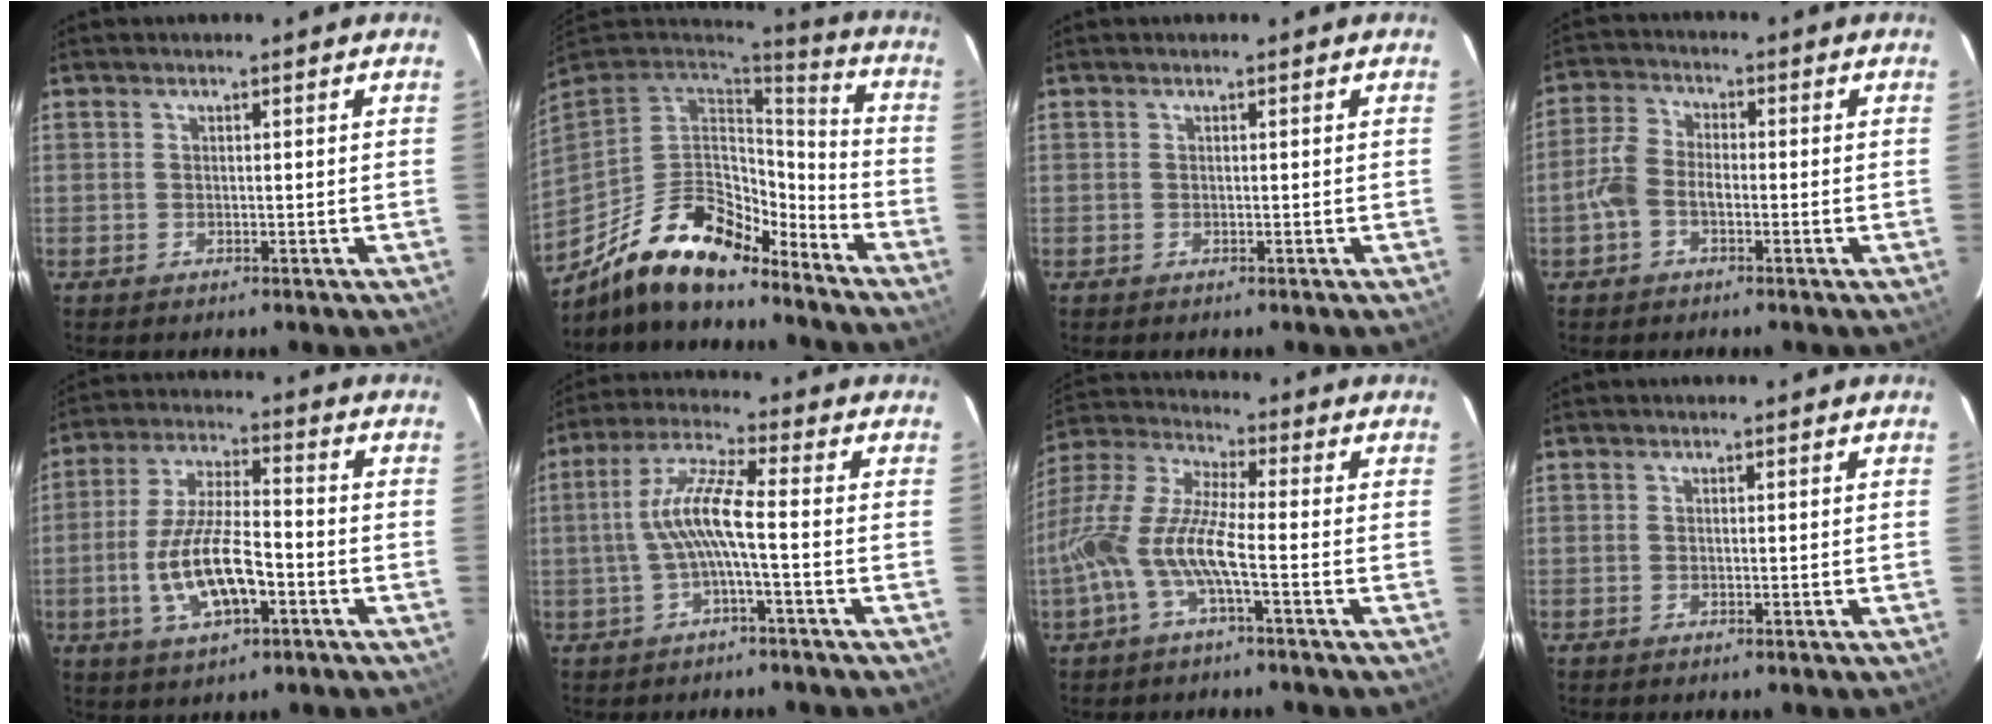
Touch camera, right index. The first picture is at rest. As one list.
[{"total": 20.8, "force": [-14.8, 8.3, 12.0], "torque": [-0.245, -0.006, -0.256]}, {"total": 0.0}, {"total": 5.3, "force": [-2.0, 3.4, 3.6], "torque": [-0.081, 0.013, -0.040]}, {"total": 13.0, "force": [-4.2, 4.3, 11.5], "torque": [-0.234, -0.005, -0.071]}, {"total": 8.0, "force": [-1.6, 0.2, 7.8], "torque": [-0.171, 0.013, -0.028]}, {"total": 12.3, "force": [-3.8, 2.0, 11.5], "torque": [-0.247, 0.000, -0.078]}, {"total": 0.0}]